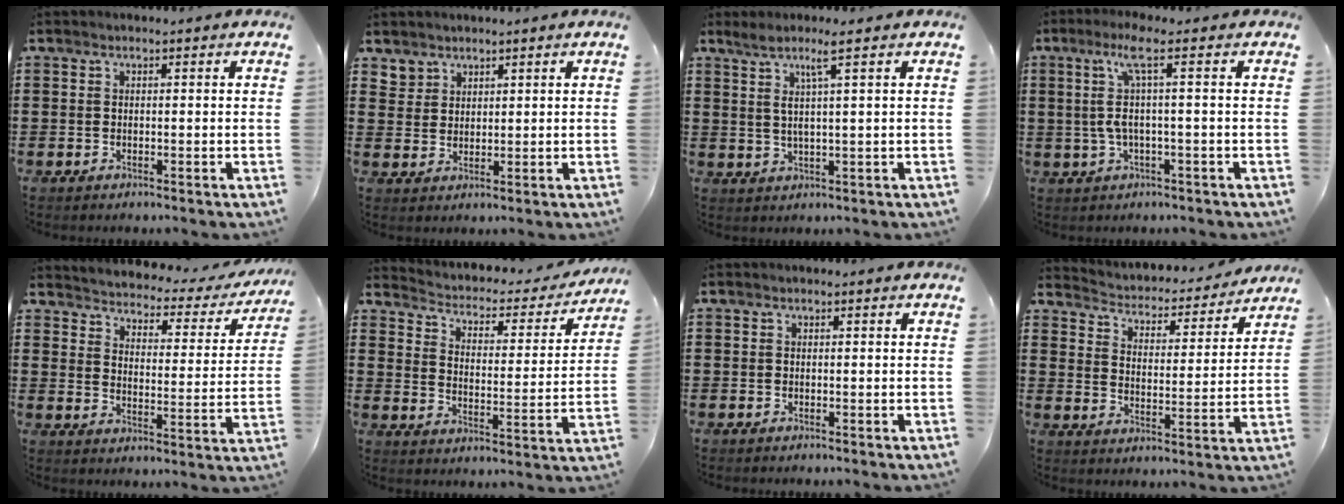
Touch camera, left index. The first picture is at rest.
{"total": 2.8, "force": [2.2, 1.7, -0.2], "torque": [-0.007, 0.003, 0.044]}
{"total": 4.0, "force": [1.7, -0.5, 3.6], "torque": [-0.075, -0.004, 0.025]}
{"total": 5.6, "force": [0.8, -0.1, 5.5], "torque": [-0.124, -0.006, 0.003]}
{"total": 2.6, "force": [2.6, 0.1, 0.1], "torque": [-0.024, -0.030, 0.033]}
{"total": 2.3, "force": [2.0, 1.0, 0.7], "torque": [-0.030, -0.020, 0.023]}
{"total": 0.0}
{"total": 3.1, "force": [3.1, 0.4, 0.1], "torque": [-0.024, -0.032, 0.043]}